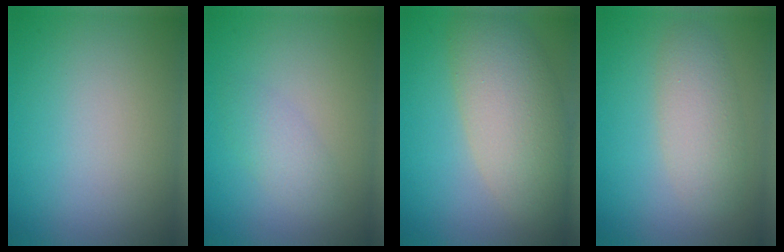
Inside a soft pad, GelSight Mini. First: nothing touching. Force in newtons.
{"total": 1.9, "press": 1.9, "slide": 0.2}
{"total": 7.1, "press": 7.1, "slide": 0.5}
{"total": 3.5, "press": 3.5, "slide": 0.1}